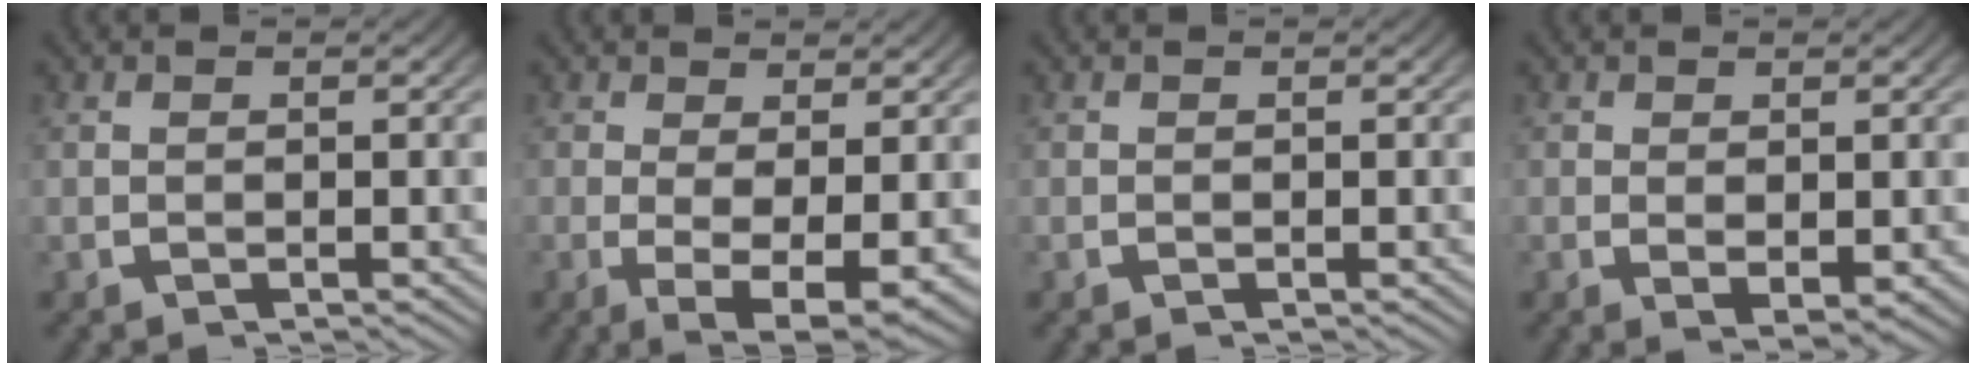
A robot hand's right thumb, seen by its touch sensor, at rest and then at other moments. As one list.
[{"total": 6.6, "force": [-1.8, 3.2, 5.5], "torque": [-0.095, -0.033, -0.018]}, {"total": 0.0}, {"total": 1.8, "force": [0.1, 1.2, 1.3], "torque": [-0.018, -0.005, 0.003]}]